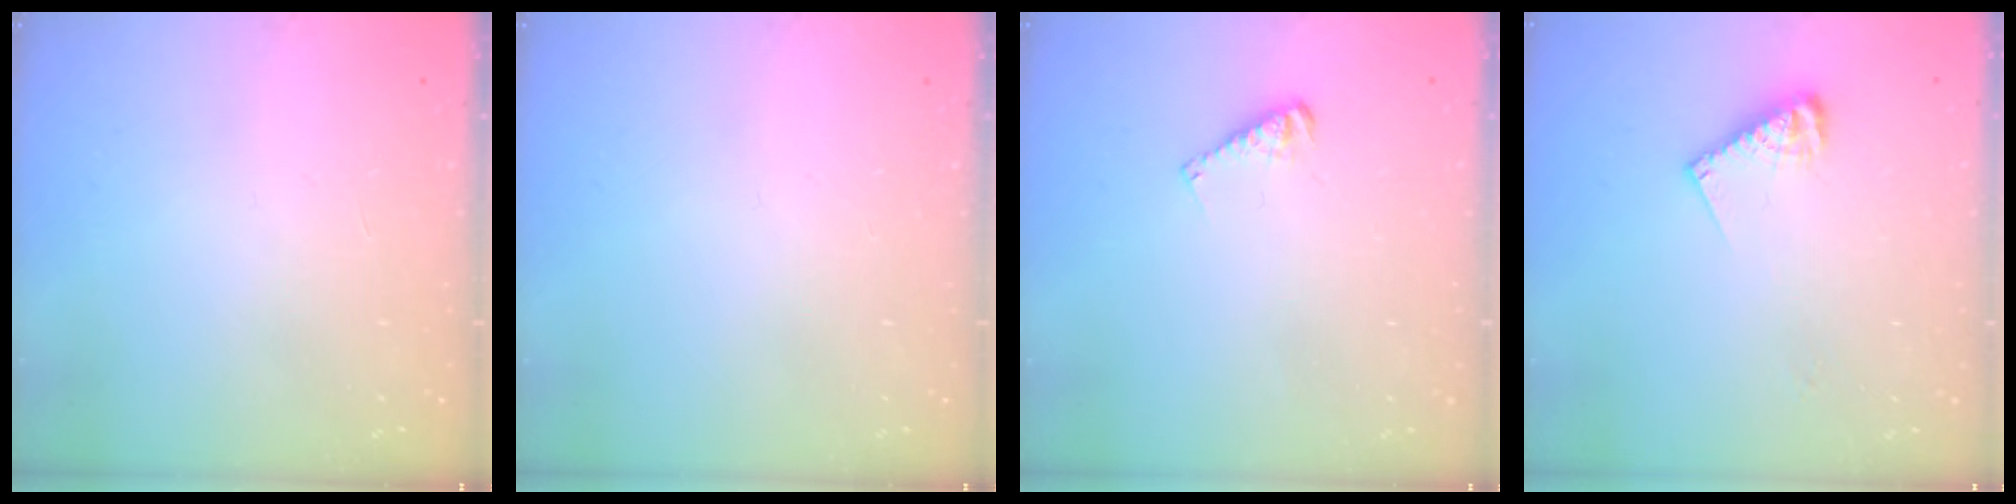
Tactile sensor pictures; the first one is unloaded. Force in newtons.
{"total": 0.0}
{"total": 4.4, "press": 4.4, "slide": 0.4}
{"total": 7.3, "press": 7.3, "slide": 0.0}